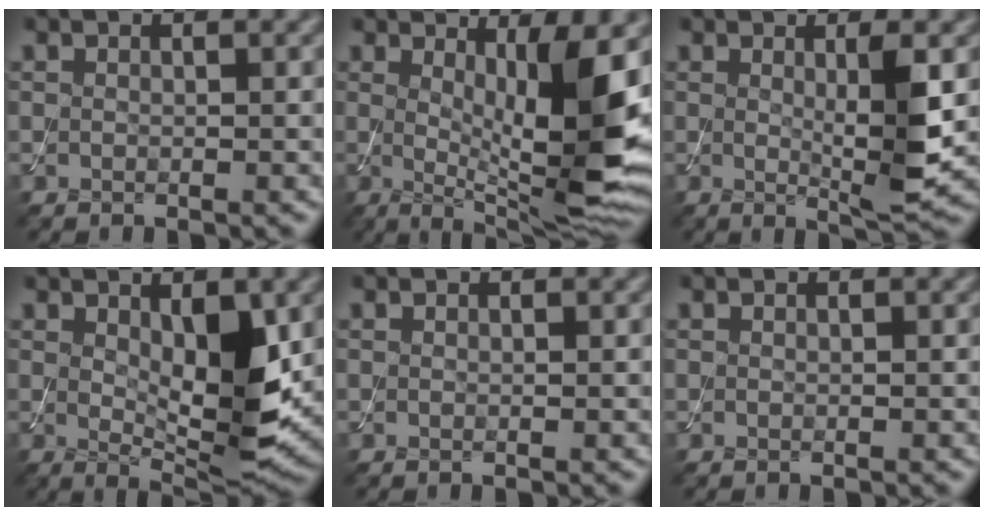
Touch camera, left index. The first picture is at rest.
{"total": 10.5, "force": [1.2, 2.6, 10.1], "torque": [-0.150, -0.024, 0.027]}
{"total": 4.4, "force": [0.4, 0.6, 4.4], "torque": [-0.070, -0.012, 0.010]}
{"total": 6.9, "force": [1.0, 2.7, 6.3], "torque": [-0.103, -0.013, 0.024]}
{"total": 0.0}
{"total": 0.0}